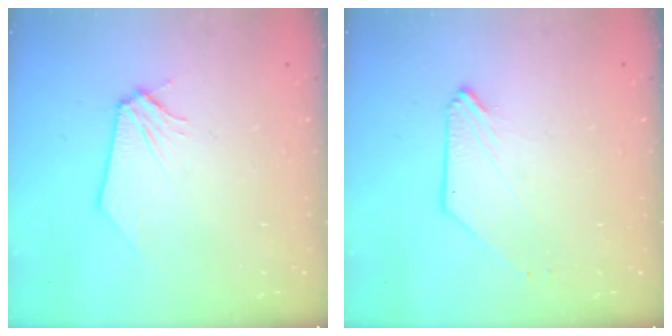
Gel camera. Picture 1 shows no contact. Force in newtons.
{"total": 0.0}